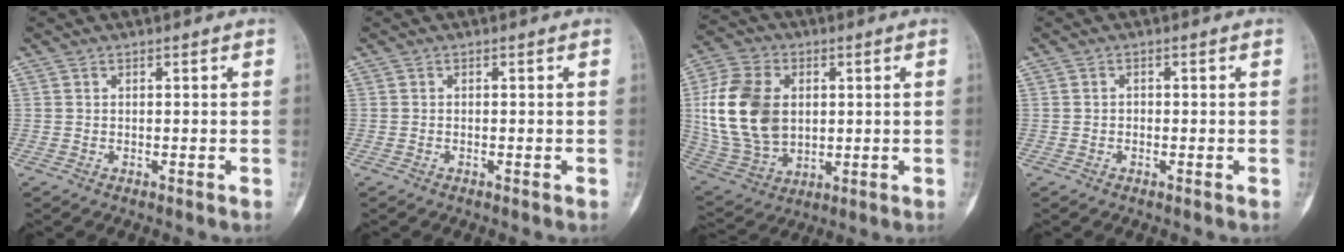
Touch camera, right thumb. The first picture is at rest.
{"total": 0.0}
{"total": 18.6, "force": [2.2, 13.1, 13.1], "torque": [-0.246, -0.003, 0.052]}
{"total": 0.7, "force": [-0.2, 0.6, 0.2], "torque": [0.003, 0.004, -0.008]}